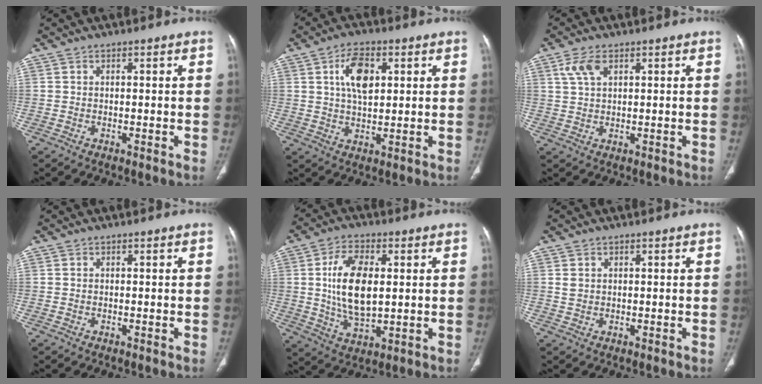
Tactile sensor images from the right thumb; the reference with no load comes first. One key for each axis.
{"total": 8.0, "fx": 2.5, "fy": 4.3, "fz": 6.3, "tx": -0.100, "ty": -0.006, "tz": 0.045}
{"total": 4.4, "fx": 2.0, "fy": 2.3, "fz": 3.1, "tx": -0.067, "ty": 0.003, "tz": 0.045}
{"total": 0.0}
{"total": 13.0, "fx": 1.5, "fy": 6.8, "fz": 11.0, "tx": -0.199, "ty": -0.010, "tz": 0.032}
{"total": 1.5, "fx": 0.5, "fy": 1.2, "fz": 0.7, "tx": -0.013, "ty": -0.002, "tz": 0.015}